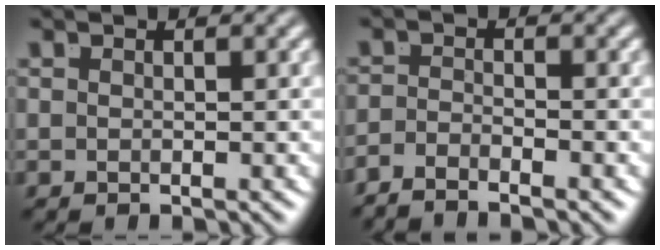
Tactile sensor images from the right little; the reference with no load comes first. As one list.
[{"total": 2.7, "force": [-2.6, -0.1, 0.6], "torque": [-0.009, -0.012, -0.043]}]